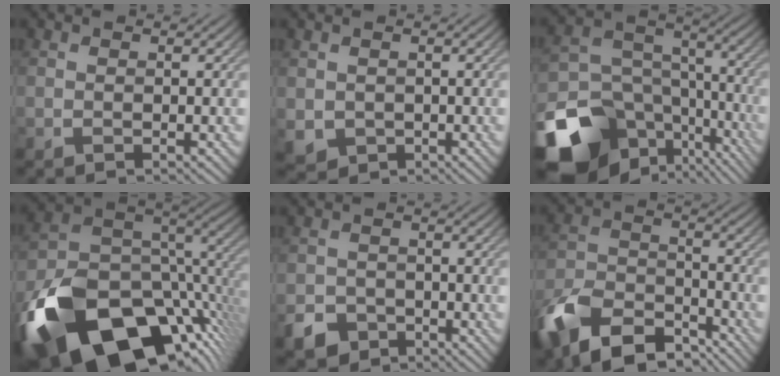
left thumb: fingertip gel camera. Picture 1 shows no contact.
{"total": 2.4, "force": [0.0, 2.3, 0.8], "torque": [-0.034, -0.017, 0.004]}
{"total": 18.8, "force": [-10.7, 12.8, 8.7], "torque": [-0.222, -0.044, -0.145]}
{"total": 20.3, "force": [-9.8, 11.2, 13.8], "torque": [-0.303, -0.049, -0.137]}
{"total": 4.1, "force": [-2.8, 2.7, 1.2], "torque": [-0.027, -0.006, -0.053]}
{"total": 14.4, "force": [-10.2, 7.2, 7.3], "torque": [-0.181, -0.031, -0.185]}